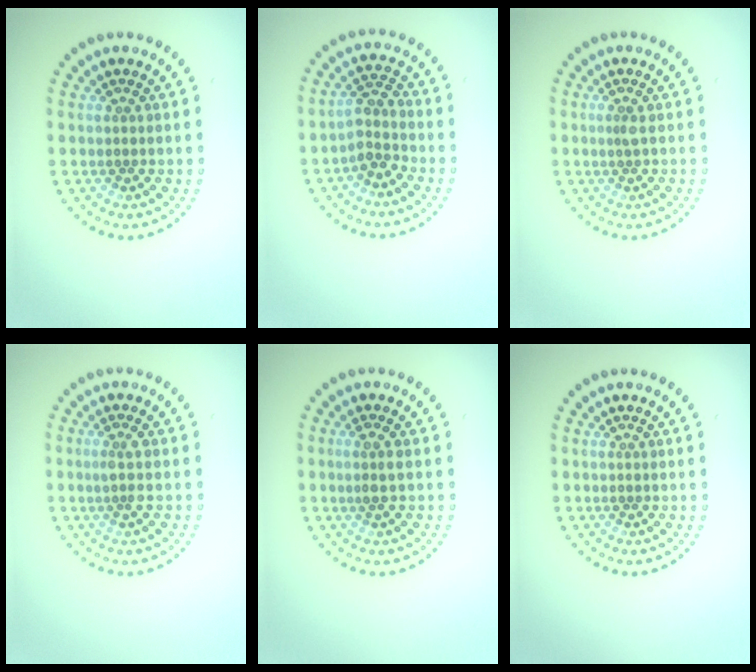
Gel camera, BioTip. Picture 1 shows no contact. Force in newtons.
{"total": 2.3, "press": 1.9, "slide": 1.3}
{"total": 0.8, "press": 0.5, "slide": 0.6}
{"total": 1.5, "press": 1.1, "slide": 0.9}
{"total": 1.3, "press": 1.1, "slide": 0.7}
{"total": 0.0}